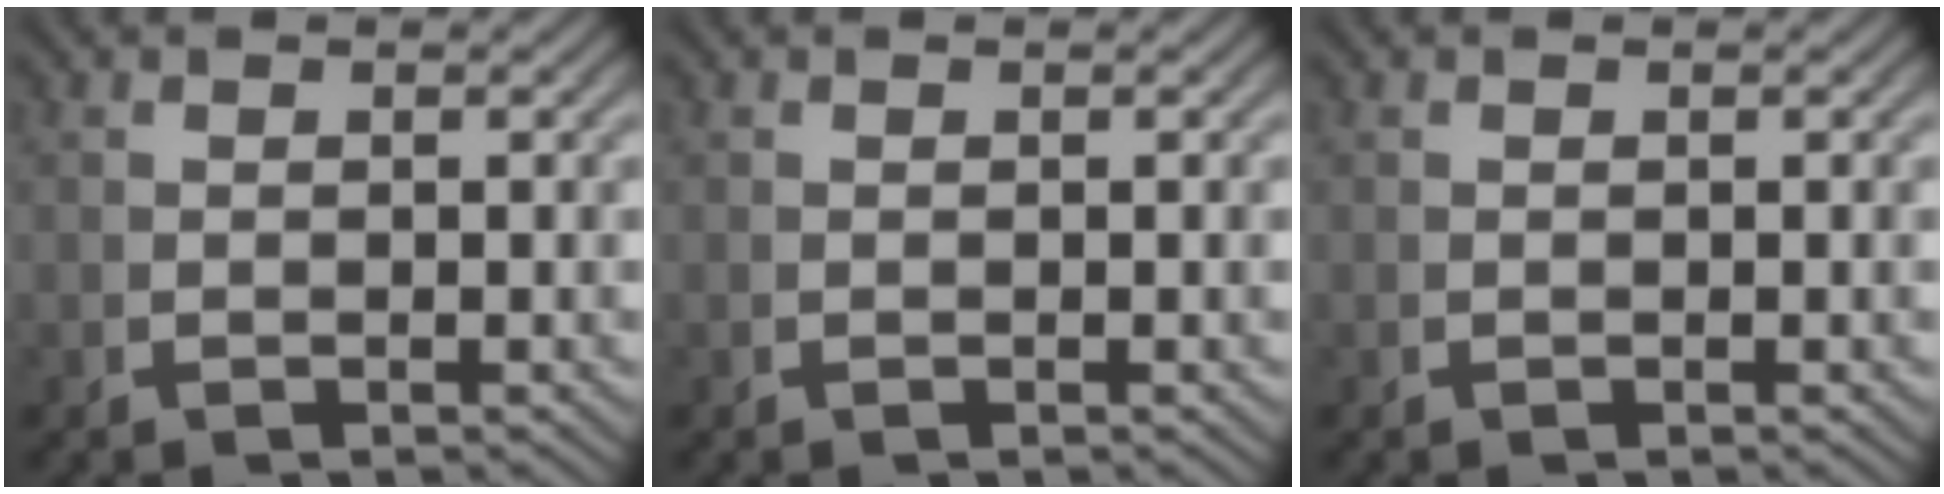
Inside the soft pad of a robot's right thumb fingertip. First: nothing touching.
{"total": 0.0}
{"total": 0.0}